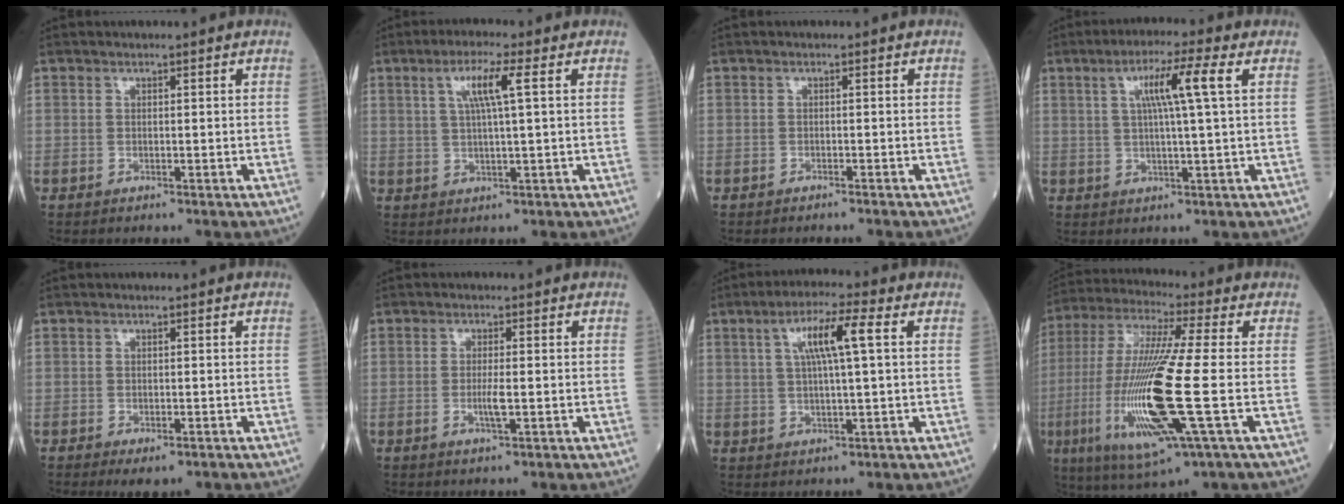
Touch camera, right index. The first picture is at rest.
{"total": 5.5, "force": [1.9, -0.3, 5.1], "torque": [-0.099, 0.006, 0.038]}
{"total": 1.6, "force": [-1.4, -0.1, 0.7], "torque": [-0.011, 0.001, -0.015]}
{"total": 7.2, "force": [2.3, -0.8, 6.8], "torque": [-0.124, 0.008, 0.041]}
{"total": 2.6, "force": [-1.6, 0.9, 1.8], "torque": [-0.023, -0.003, -0.016]}
{"total": 2.3, "force": [-0.5, 0.0, 2.3], "torque": [-0.048, -0.003, -0.008]}
{"total": 7.4, "force": [2.2, 0.1, 7.0], "torque": [-0.132, 0.012, 0.040]}
{"total": 19.3, "force": [-4.0, 0.7, 18.9], "torque": [-0.411, -0.026, -0.076]}